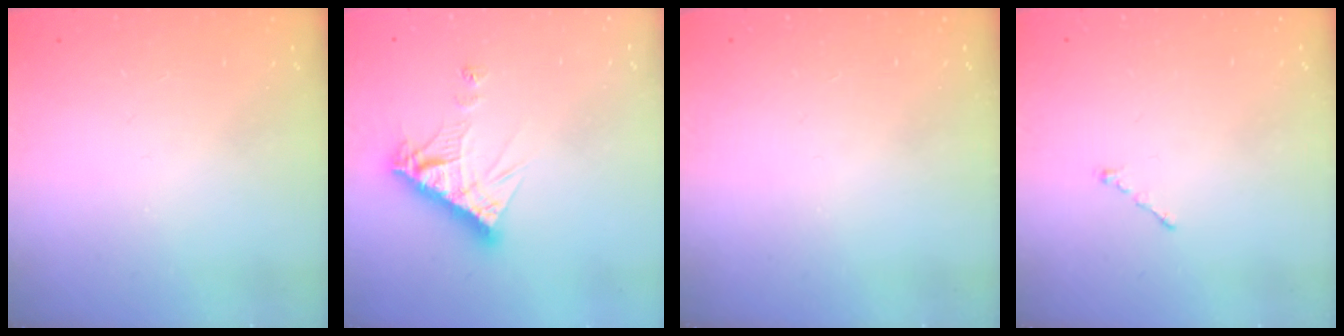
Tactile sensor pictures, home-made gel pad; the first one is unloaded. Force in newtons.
{"total": 10.5, "press": 10.5, "slide": 0.8}
{"total": 0.0}
{"total": 0.7, "press": 0.7, "slide": 0.2}